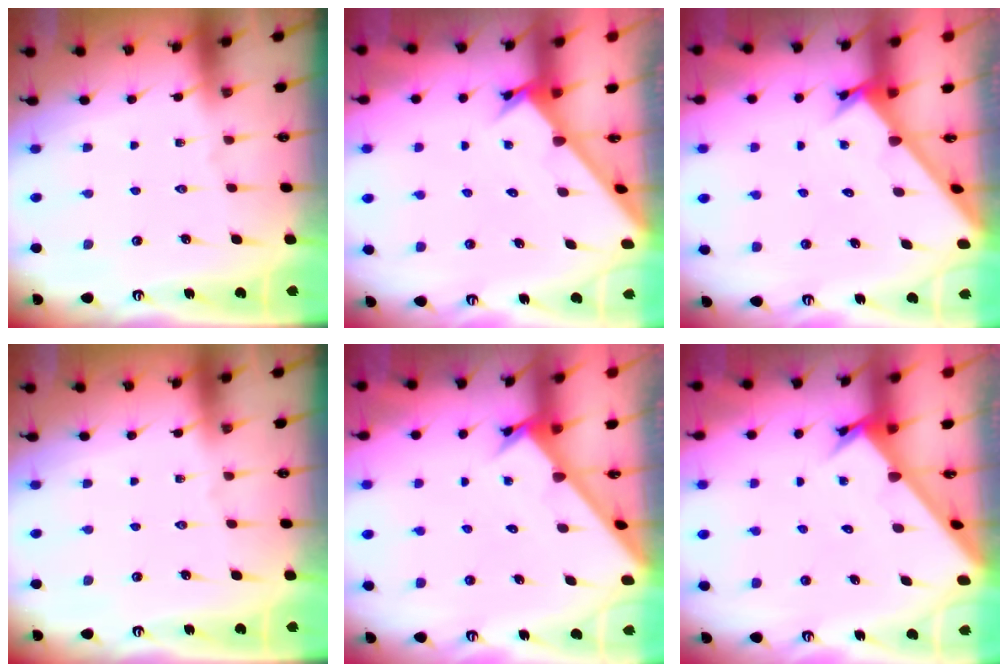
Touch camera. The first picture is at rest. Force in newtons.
{"total": 2.6, "press": 2.6, "slide": 0.3}
{"total": 2.6, "press": 2.6, "slide": 0.2}
{"total": 0.0}
{"total": 2.4, "press": 2.4, "slide": 0.2}
{"total": 2.7, "press": 2.7, "slide": 0.3}